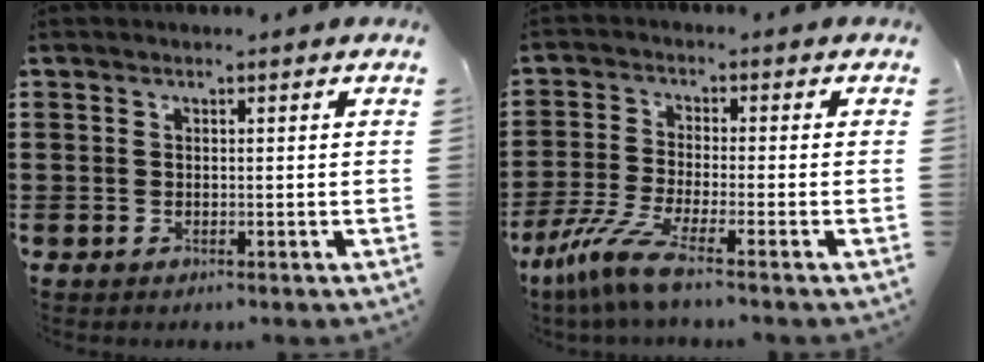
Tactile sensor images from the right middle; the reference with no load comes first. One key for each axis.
{"total": 6.8, "fx": -4.7, "fy": 0.5, "fz": 4.9, "tx": -0.122, "ty": -0.022, "tz": -0.094}